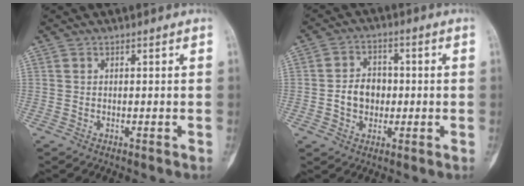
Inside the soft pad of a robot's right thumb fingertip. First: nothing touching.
{"total": 6.7, "force": [-0.7, 5.4, 3.9], "torque": [-0.036, 0.019, -0.015]}